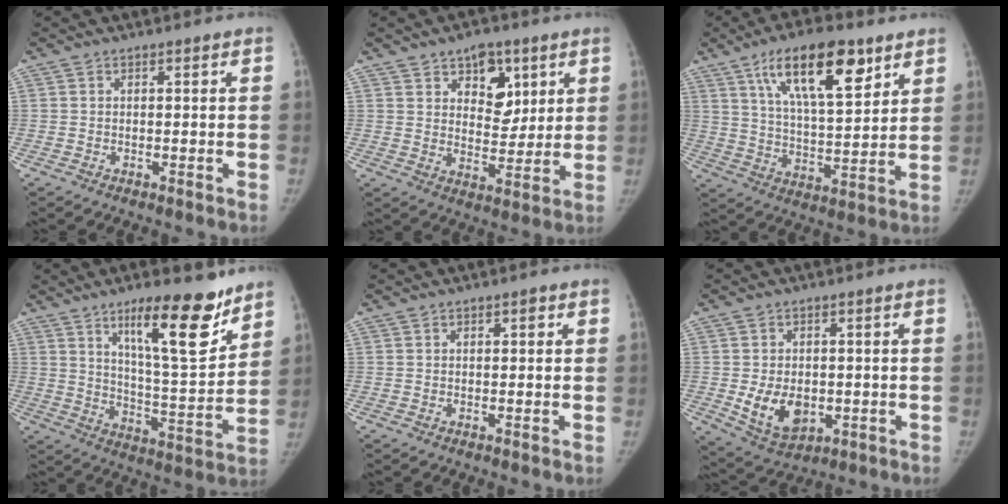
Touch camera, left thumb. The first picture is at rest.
{"total": 9.9, "force": [5.0, 6.4, 5.7], "torque": [-0.044, -0.026, 0.078]}
{"total": 17.7, "force": [9.7, 6.6, 13.3], "torque": [-0.188, -0.039, 0.167]}
{"total": 17.0, "force": [11.1, 4.2, 12.3], "torque": [-0.154, -0.079, 0.184]}
{"total": 1.3, "force": [0.6, 0.7, 0.9], "torque": [-0.005, 0.001, 0.007]}
{"total": 8.8, "force": [-1.2, 6.2, 6.1], "torque": [-0.081, -0.010, -0.003]}